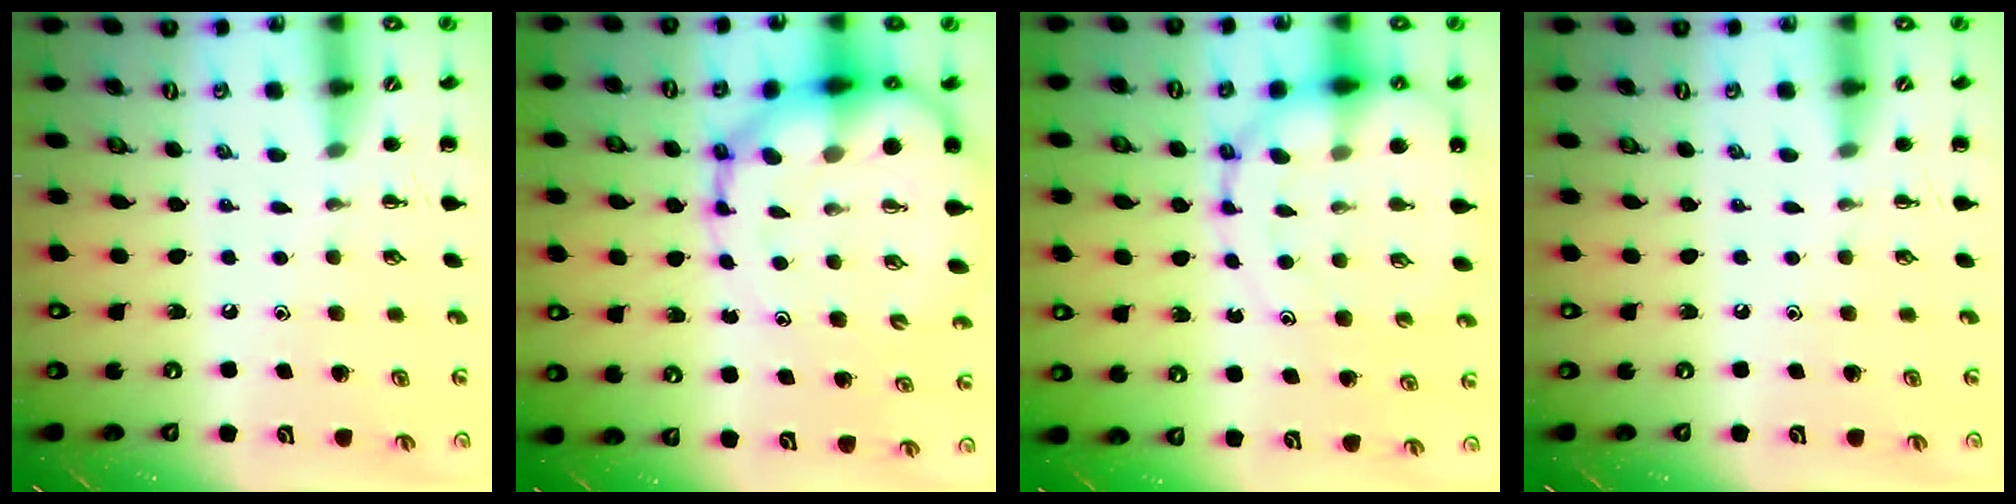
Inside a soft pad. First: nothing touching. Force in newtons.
{"total": 17.2, "press": 16.5, "slide": 4.9}
{"total": 14.1, "press": 13.7, "slide": 3.4}
{"total": 0.0}